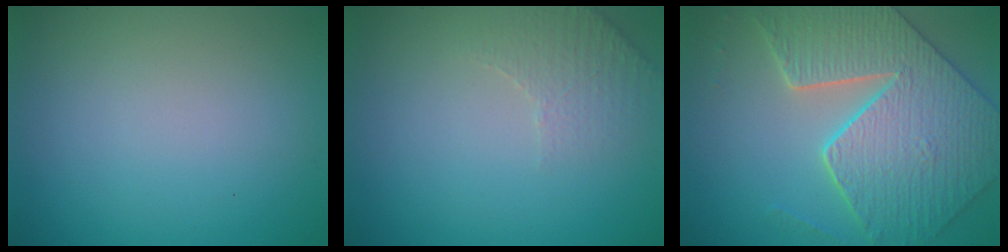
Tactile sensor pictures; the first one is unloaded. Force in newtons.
{"total": 2.3, "press": 2.3, "slide": 0.6}
{"total": 7.6, "press": 6.6, "slide": 3.9}